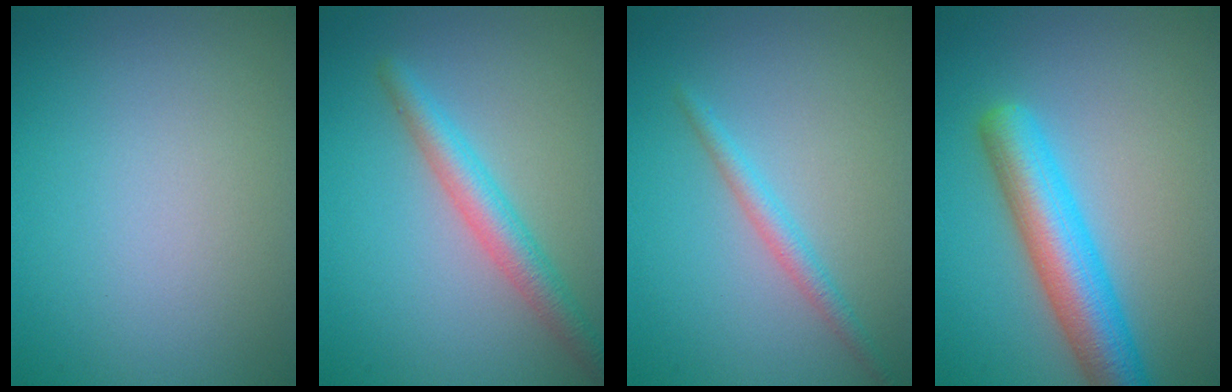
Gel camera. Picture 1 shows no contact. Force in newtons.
{"total": 3.5, "press": 3.5, "slide": 0.1}
{"total": 1.8, "press": 1.8, "slide": 0.1}
{"total": 6.3, "press": 6.2, "slide": 0.3}